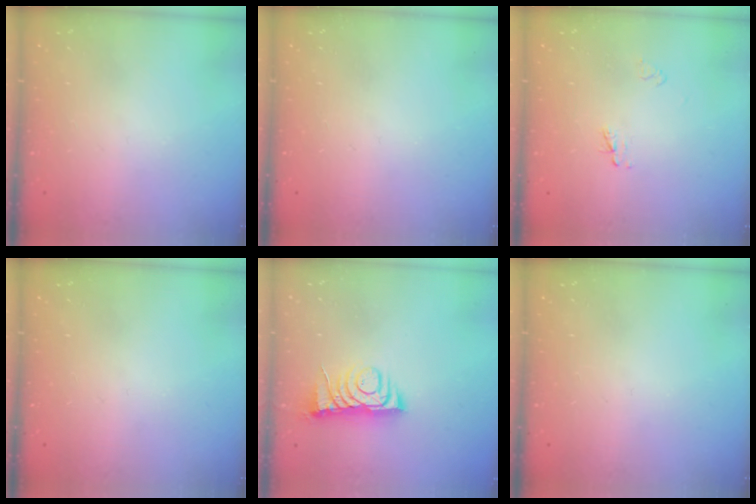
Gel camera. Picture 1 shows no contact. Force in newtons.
{"total": 0.0}
{"total": 2.3, "press": 2.2, "slide": 0.2}
{"total": 0.0}
{"total": 7.0, "press": 7.0, "slide": 0.9}
{"total": 0.0}